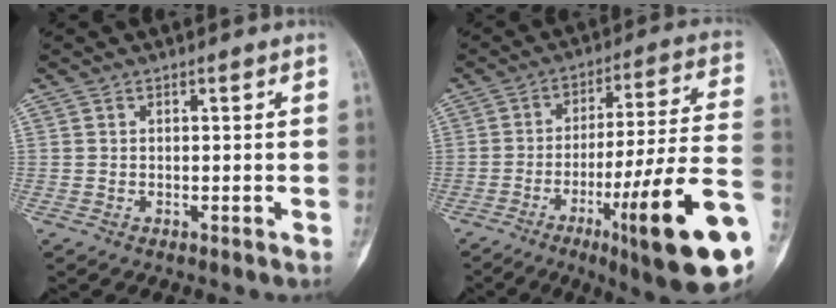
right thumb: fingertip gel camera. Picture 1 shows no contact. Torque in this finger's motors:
{"motor_torque": [3.00, 1.57, 1.40, -1.37, 0.49]}